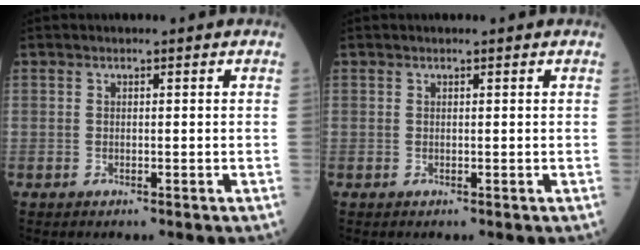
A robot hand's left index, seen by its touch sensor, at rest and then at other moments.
{"total": 0.0}